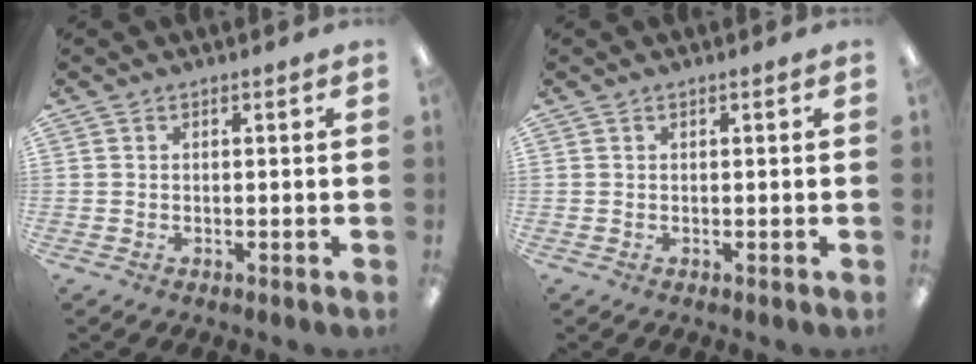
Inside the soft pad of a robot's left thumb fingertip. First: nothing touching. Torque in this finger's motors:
{"motor_torque": [-0.25, -0.25, 0.07, -0.07, 0.00]}